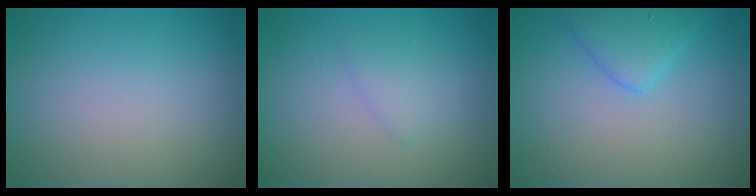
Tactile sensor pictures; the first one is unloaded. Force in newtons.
{"total": 1.4, "press": 1.4, "slide": 0.0}
{"total": 2.8, "press": 2.8, "slide": 0.2}